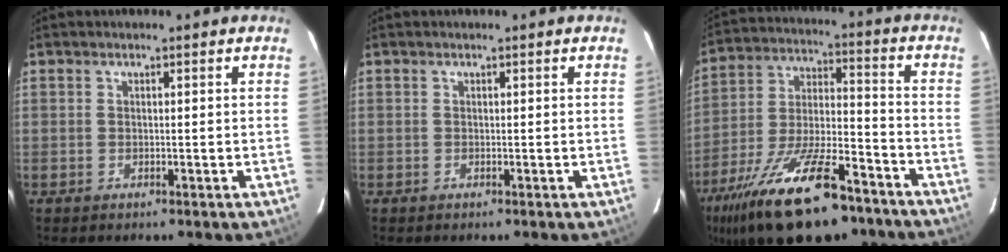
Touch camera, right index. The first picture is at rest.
{"total": 0.0}
{"total": 24.0, "force": [-16.3, 8.4, 15.4], "torque": [-0.291, -0.027, -0.260]}